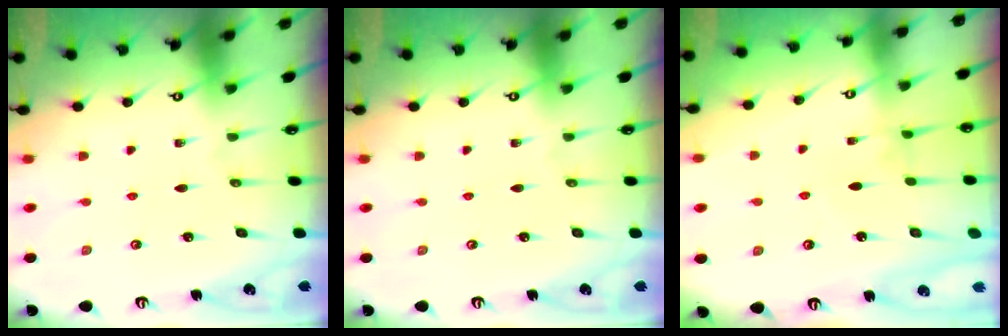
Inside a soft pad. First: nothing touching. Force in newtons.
{"total": 0.0}
{"total": 4.0, "press": 4.0, "slide": 0.2}